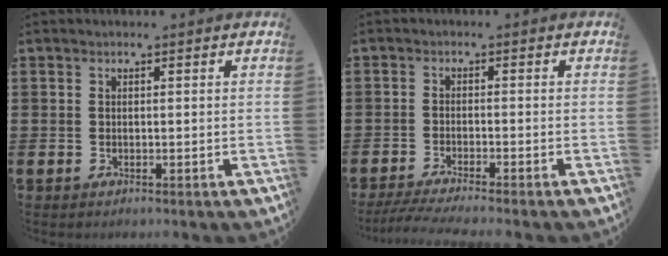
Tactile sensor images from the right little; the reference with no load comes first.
{"total": 2.8, "force": [-2.2, -0.1, 1.7], "torque": [-0.032, -0.006, -0.043]}